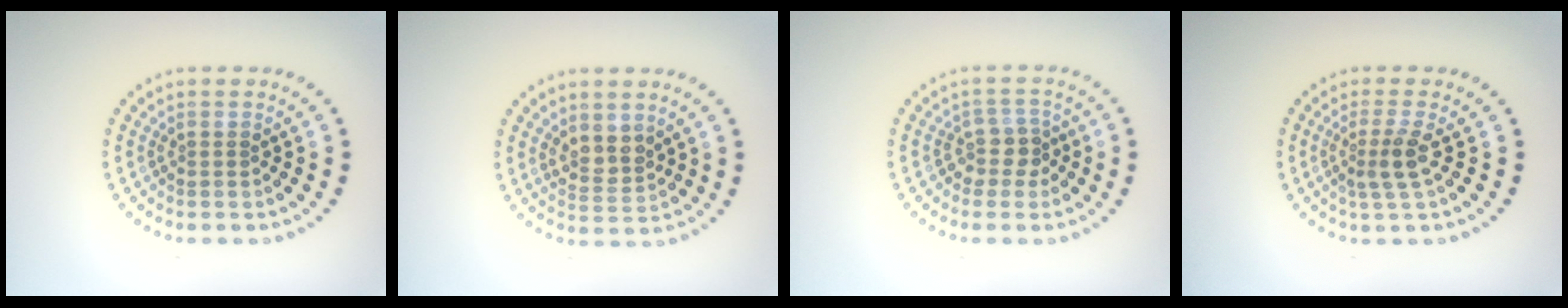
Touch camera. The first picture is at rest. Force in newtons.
{"total": 2.3, "press": 1.9, "slide": 1.3}
{"total": 2.3, "press": 1.8, "slide": 1.4}
{"total": 2.3, "press": 1.8, "slide": 1.5}